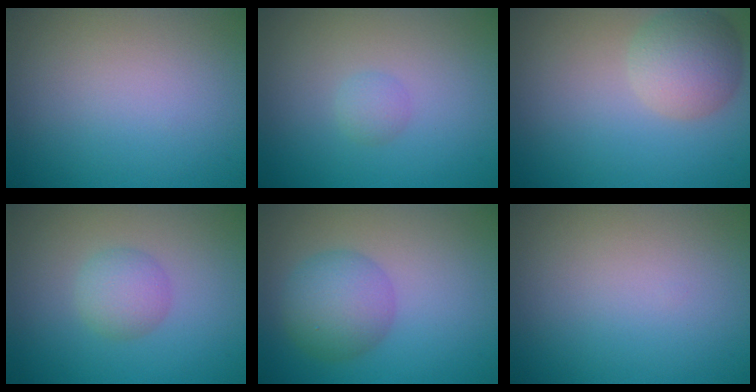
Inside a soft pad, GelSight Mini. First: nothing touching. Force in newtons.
{"total": 1.0, "press": 1.0, "slide": 0.1}
{"total": 4.4, "press": 4.4, "slide": 0.2}
{"total": 2.4, "press": 2.4, "slide": 0.1}
{"total": 4.4, "press": 4.4, "slide": 0.1}
{"total": 0.0}